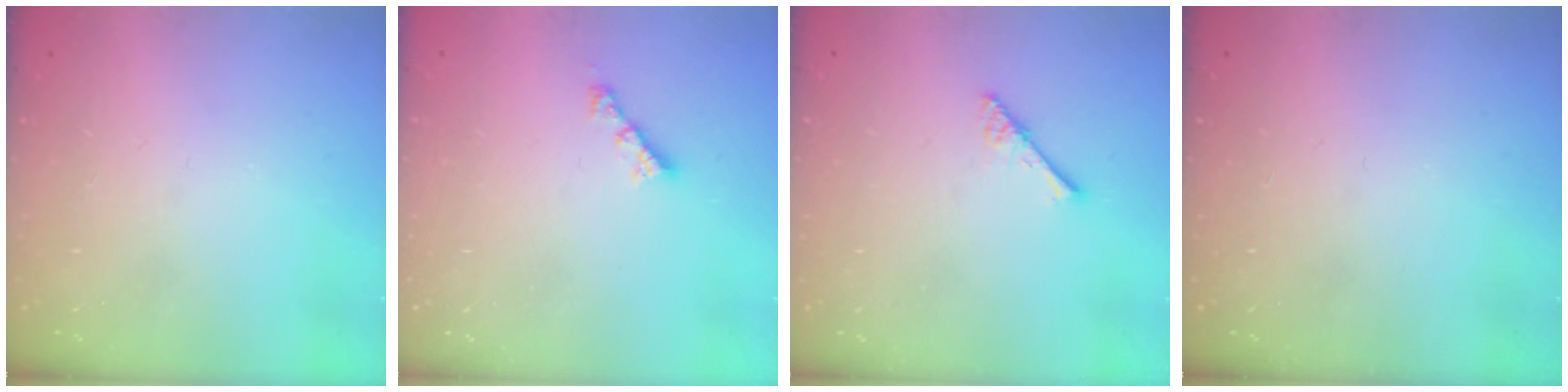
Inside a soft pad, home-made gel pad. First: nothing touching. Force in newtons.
{"total": 2.6, "press": 2.6, "slide": 0.1}
{"total": 2.9, "press": 2.9, "slide": 0.2}
{"total": 0.0}